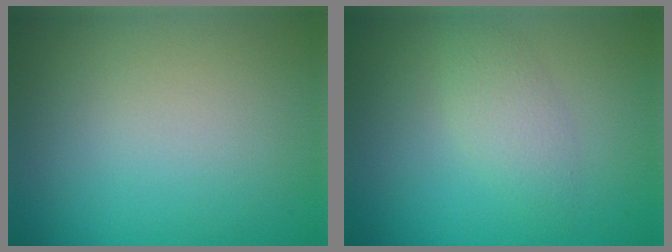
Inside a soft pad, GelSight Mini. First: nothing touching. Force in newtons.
{"total": 2.1, "press": 2.1, "slide": 0.1}